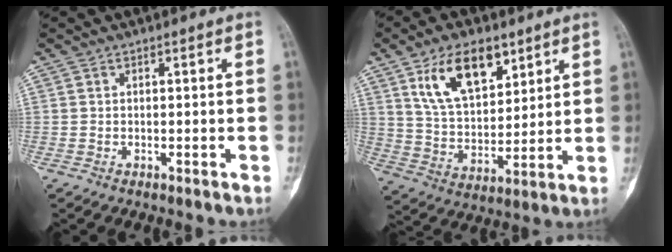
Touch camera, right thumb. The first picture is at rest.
{"total": 14.2, "force": [7.7, 7.4, 9.4], "torque": [-0.135, -0.036, 0.148]}